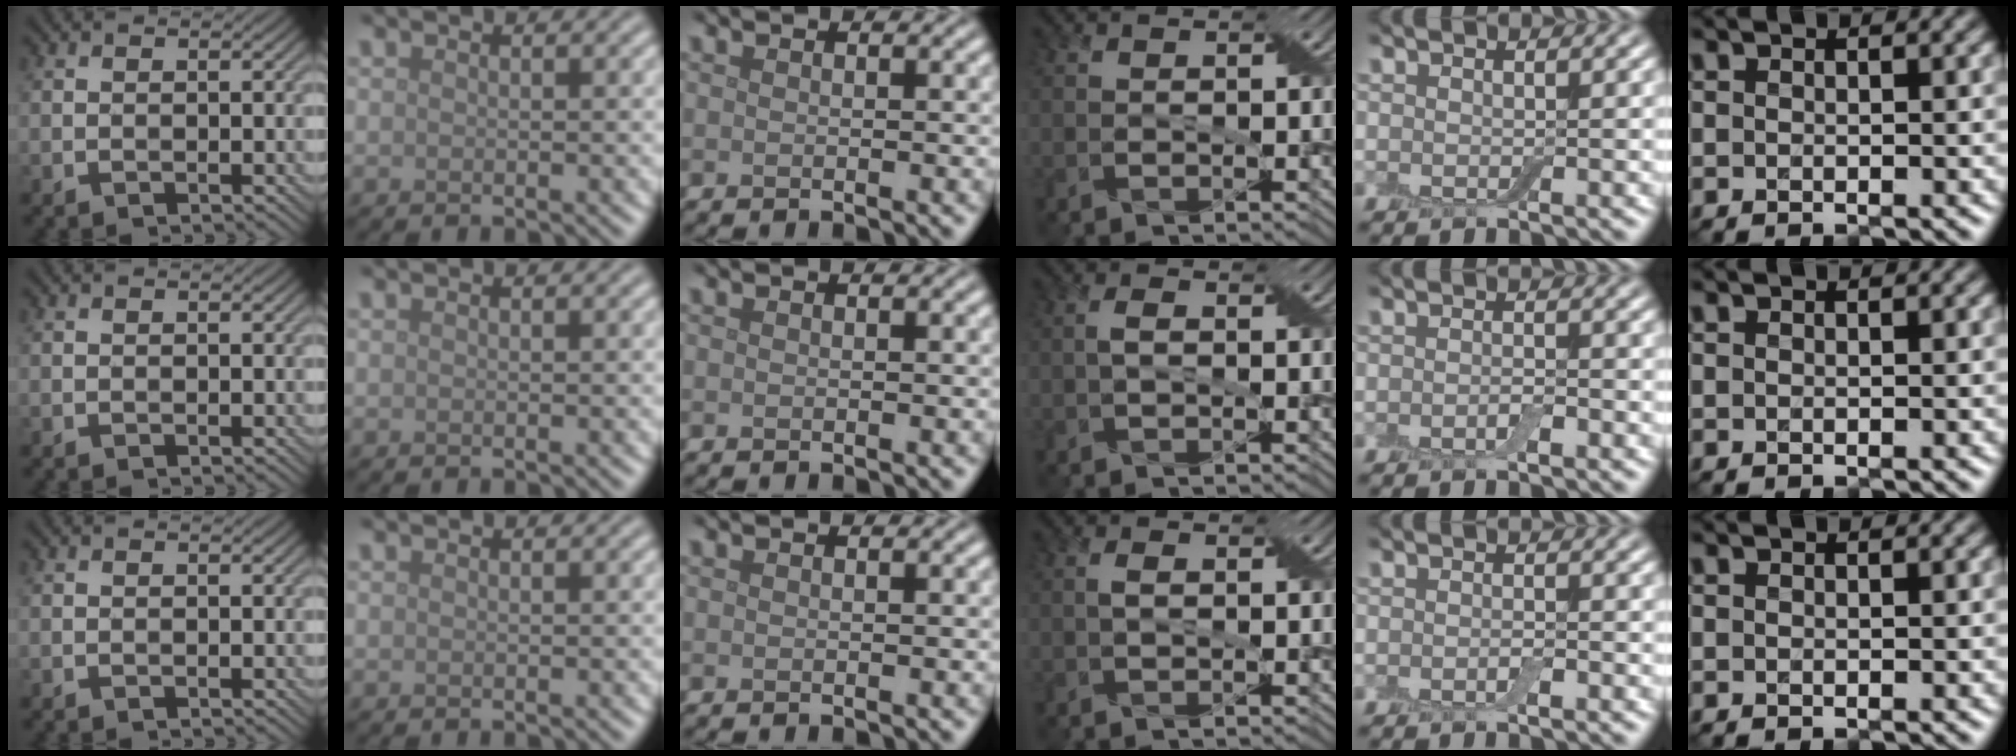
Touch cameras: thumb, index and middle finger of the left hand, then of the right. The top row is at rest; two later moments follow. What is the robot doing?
{"motion": "fold", "object": "bandage"}